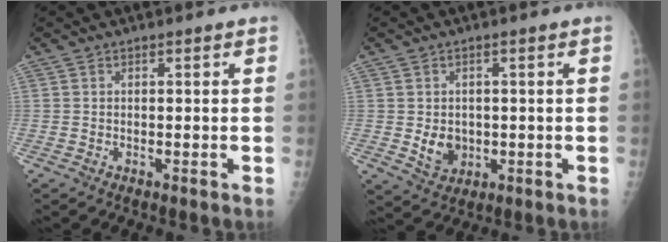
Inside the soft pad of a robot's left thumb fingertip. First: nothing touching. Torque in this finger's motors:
{"motor_torque": [0.36, 0.53, 0.56, 0.15, 0.03]}